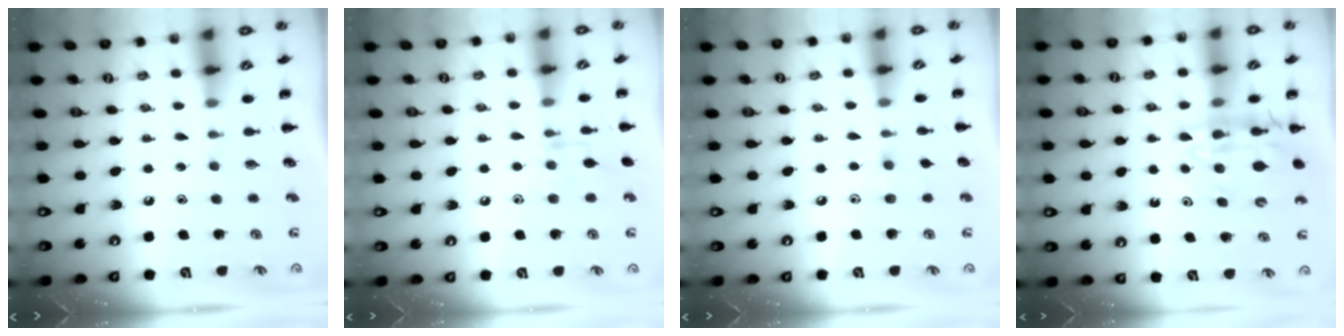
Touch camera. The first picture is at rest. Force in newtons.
{"total": 7.4, "press": 7.3, "slide": 0.8}
{"total": 4.6, "press": 4.4, "slide": 1.5}
{"total": 12.7, "press": 12.2, "slide": 3.5}